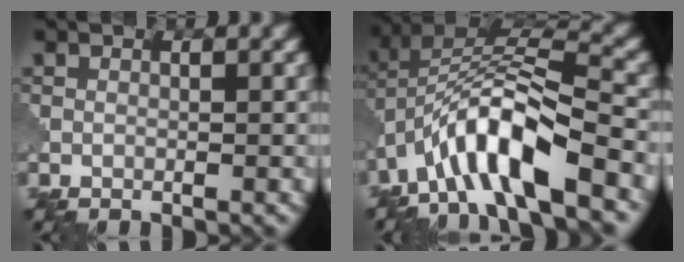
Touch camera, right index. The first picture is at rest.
{"total": 9.8, "force": [-4.8, 2.8, 8.0], "torque": [-0.144, 0.017, -0.094]}